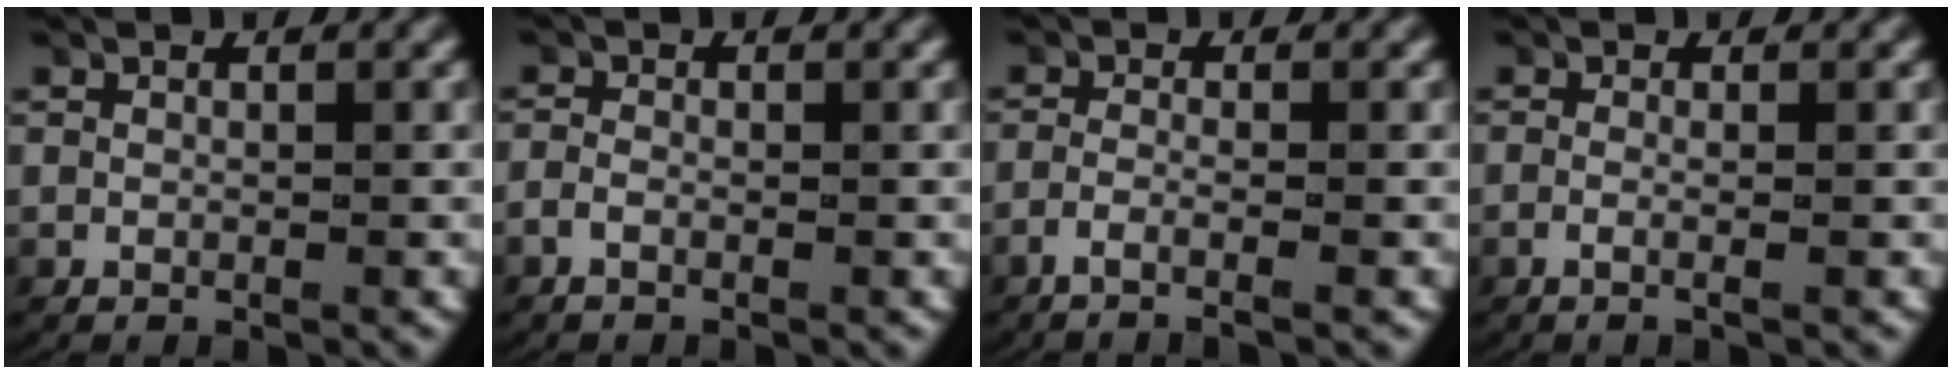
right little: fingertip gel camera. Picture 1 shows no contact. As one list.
[{"total": 1.0, "force": [-0.8, 0.2, 0.6], "torque": [-0.028, -0.006, -0.013]}, {"total": 2.6, "force": [-1.9, -0.2, 1.7], "torque": [-0.044, -0.008, -0.032]}, {"total": 1.5, "force": [-0.9, -0.2, 1.2], "torque": [-0.040, -0.009, -0.012]}]